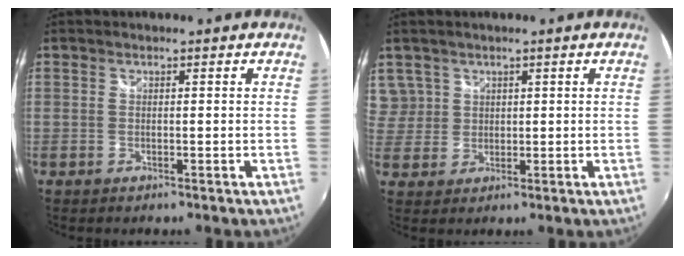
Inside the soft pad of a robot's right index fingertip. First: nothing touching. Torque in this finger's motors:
{"motor_torque": [-0.05, 0.06, 0.01, 0.02]}